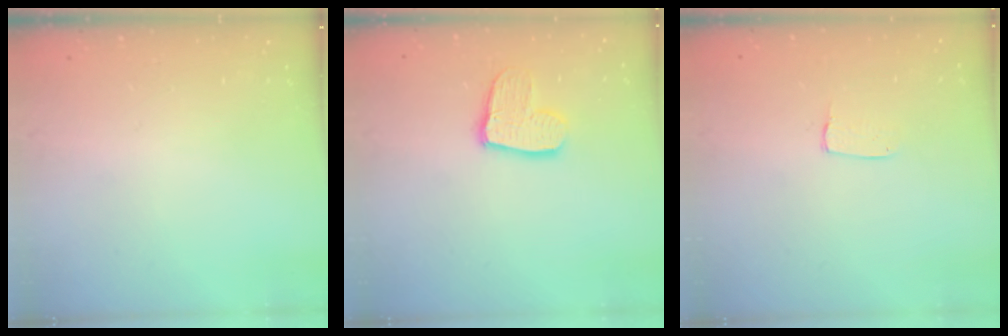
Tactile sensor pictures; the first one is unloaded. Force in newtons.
{"total": 11.4, "press": 11.4, "slide": 1.0}
{"total": 4.1, "press": 4.0, "slide": 0.2}